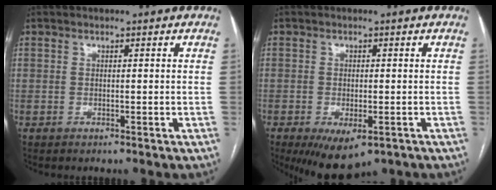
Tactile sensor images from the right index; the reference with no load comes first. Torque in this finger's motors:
{"motor_torque": [1.44, -0.70, 0.44, 0.09]}